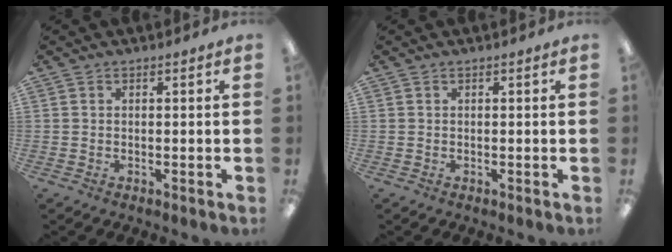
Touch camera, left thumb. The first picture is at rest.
{"total": 0.0}